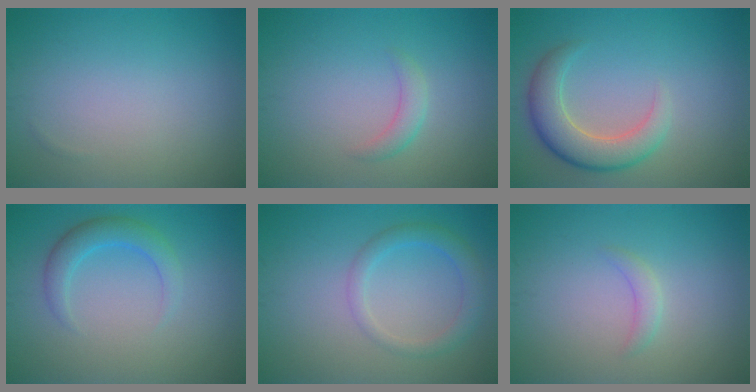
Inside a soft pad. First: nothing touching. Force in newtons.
{"total": 1.6, "press": 1.6, "slide": 0.1}
{"total": 4.9, "press": 4.9, "slide": 0.6}
{"total": 2.8, "press": 2.8, "slide": 0.2}
{"total": 2.7, "press": 2.7, "slide": 0.1}
{"total": 1.2, "press": 1.2, "slide": 0.0}